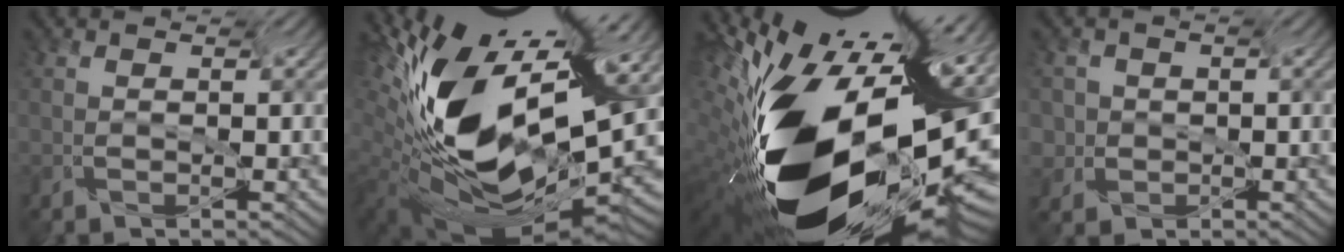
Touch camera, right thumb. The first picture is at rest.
{"total": 15.2, "force": [0.9, 8.0, 12.9], "torque": [-0.235, -0.009, 0.036]}
{"total": 18.1, "force": [-6.7, 8.7, 14.4], "torque": [-0.244, -0.052, -0.115]}
{"total": 2.6, "force": [0.2, 2.5, -0.5], "torque": [-0.022, 0.004, 0.012]}